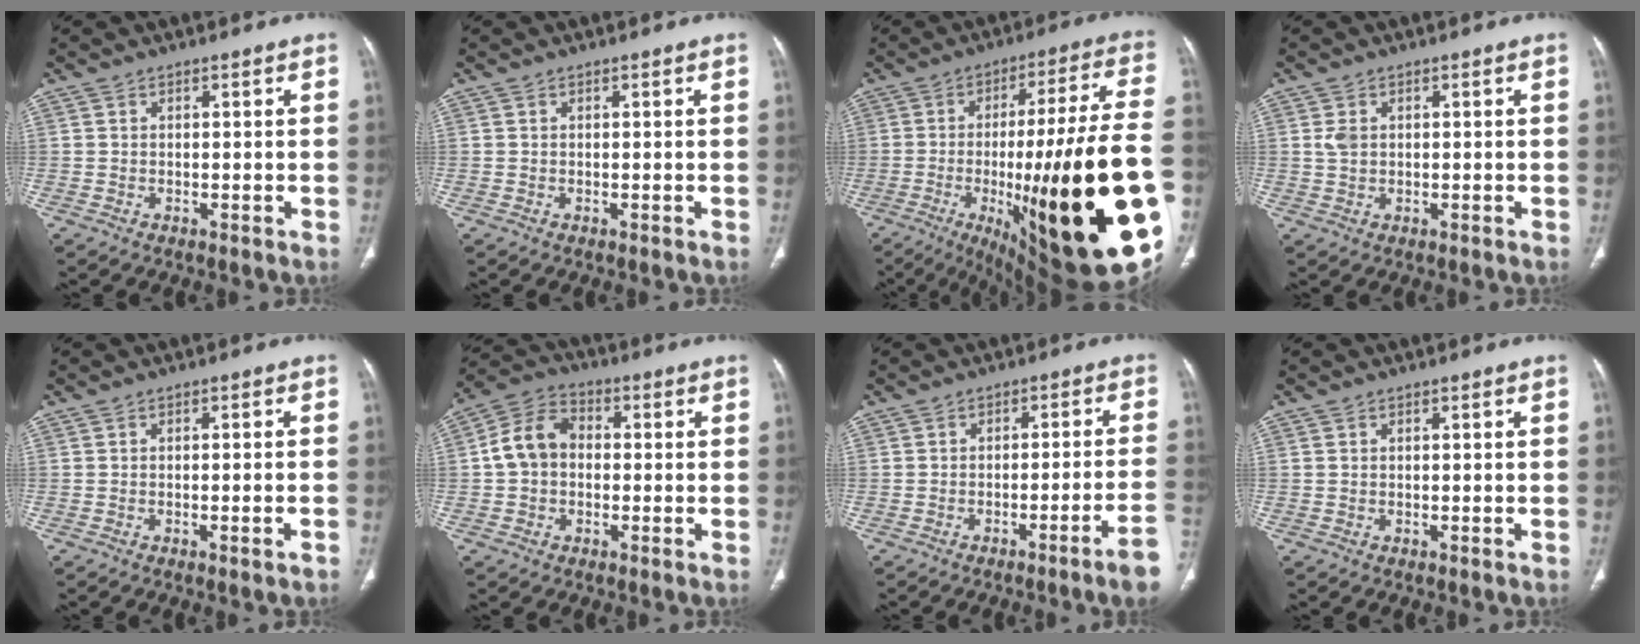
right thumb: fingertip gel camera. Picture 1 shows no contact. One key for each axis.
{"total": 0.0}
{"total": 36.9, "fx": -8.6, "fy": 7.9, "fz": 35.1, "tx": -0.448, "ty": 0.008, "tz": -0.119}
{"total": 2.2, "fx": 0.5, "fy": 1.6, "fz": 1.5, "tx": -0.030, "ty": 0.000, "tz": 0.013}
{"total": 1.9, "fx": -0.8, "fy": 0.2, "fz": 1.6, "tx": -0.034, "ty": 0.006, "tz": -0.010}
{"total": 8.8, "fx": -0.1, "fy": 6.9, "fz": 5.6, "tx": -0.093, "ty": 0.029, "tz": -0.015}
{"total": 7.3, "fx": -3.7, "fy": -1.1, "fz": 6.2, "tx": -0.088, "ty": 0.024, "tz": -0.053}
{"total": 0.0}